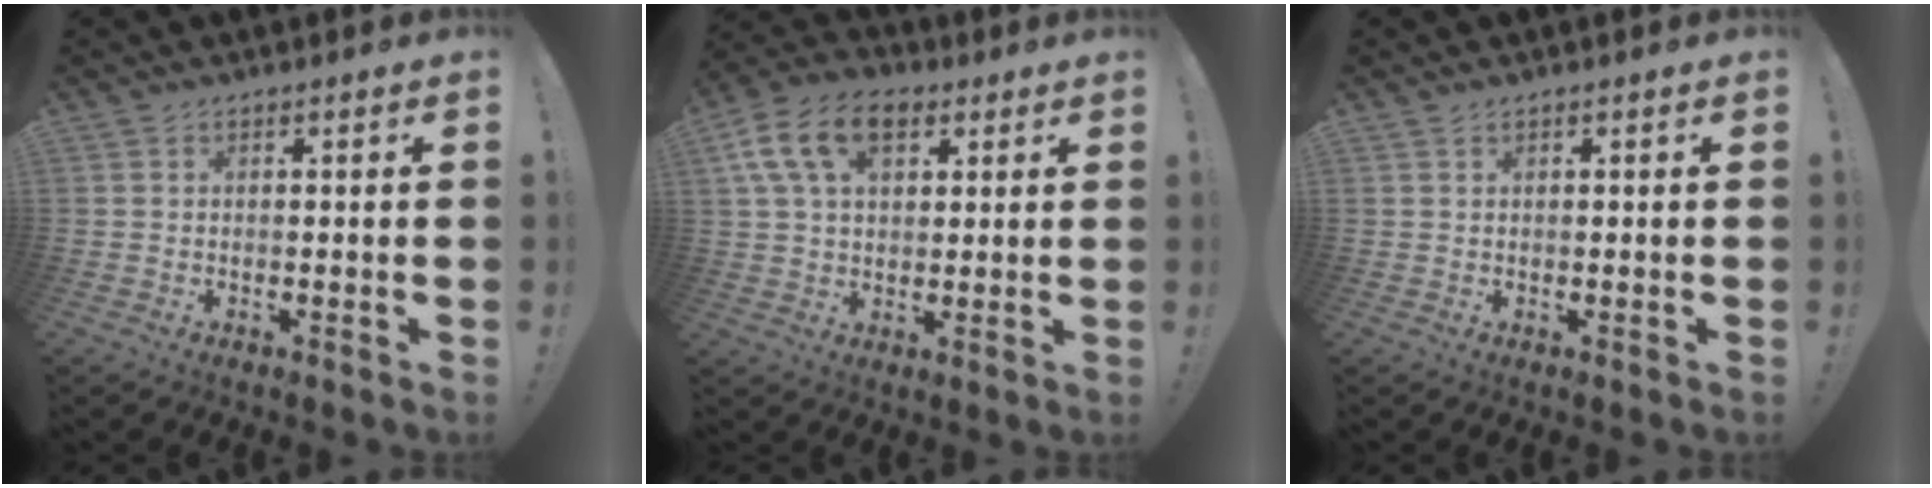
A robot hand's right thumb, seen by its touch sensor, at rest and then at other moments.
{"total": 14.3, "force": [5.9, 8.9, 9.5], "torque": [-0.162, -0.009, 0.111]}
{"total": 0.7, "force": [0.6, 0.3, 0.0], "torque": [0.001, 0.001, 0.012]}